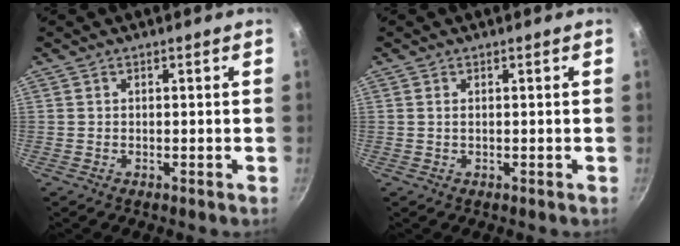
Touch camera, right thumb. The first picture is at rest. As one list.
[{"total": 0.6, "force": [0.1, 0.3, 0.5], "torque": [-0.010, 0.000, 0.003]}]